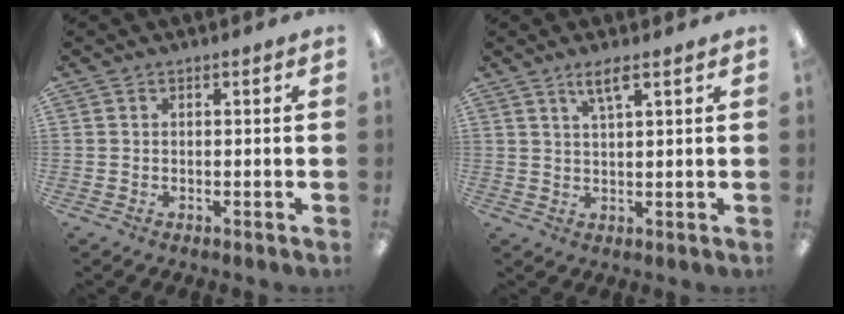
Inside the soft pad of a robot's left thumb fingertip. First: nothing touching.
{"total": 3.8, "force": [2.6, 0.5, 2.7], "torque": [-0.060, 0.000, 0.045]}